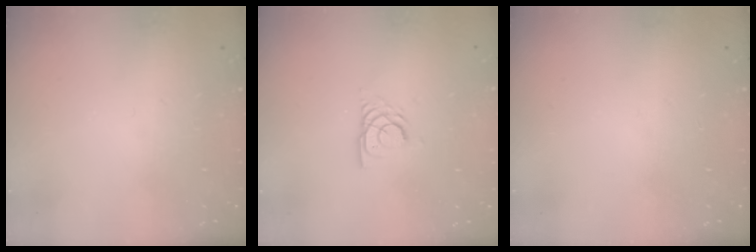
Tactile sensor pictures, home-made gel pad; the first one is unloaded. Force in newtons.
{"total": 5.0, "press": 5.0, "slide": 0.5}
{"total": 0.0}